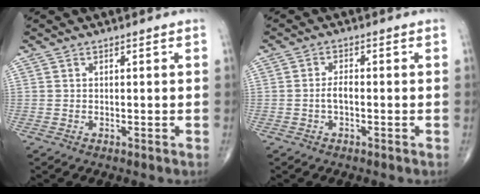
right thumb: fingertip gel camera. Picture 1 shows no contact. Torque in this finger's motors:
{"motor_torque": [0.72, 0.61, 0.28, -0.26, 0.01]}